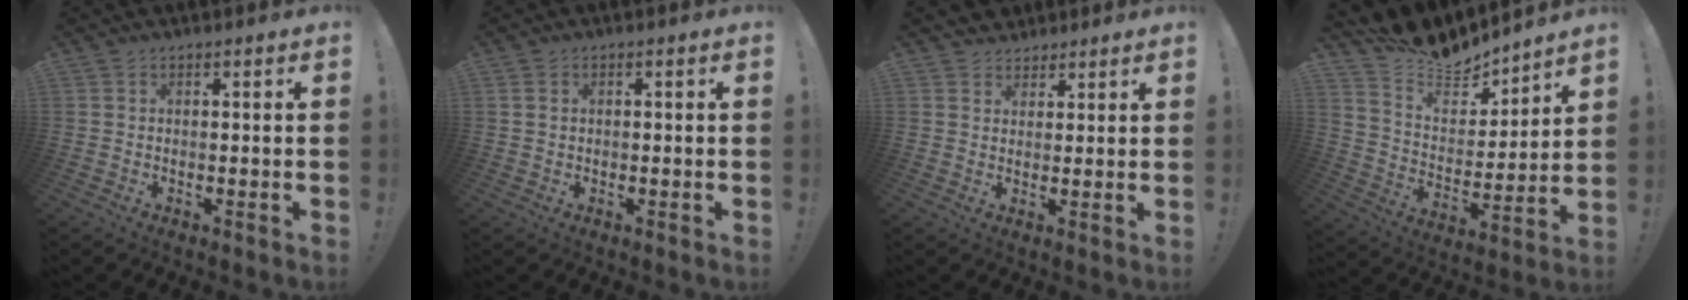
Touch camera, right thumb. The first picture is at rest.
{"total": 1.6, "force": [0.6, 1.2, 0.9], "torque": [-0.015, 0.003, 0.010]}
{"total": 3.9, "force": [2.7, 2.7, -0.1], "torque": [-0.003, -0.017, 0.053]}
{"total": 10.4, "force": [9.8, 3.3, 1.0], "torque": [-0.043, -0.094, 0.178]}